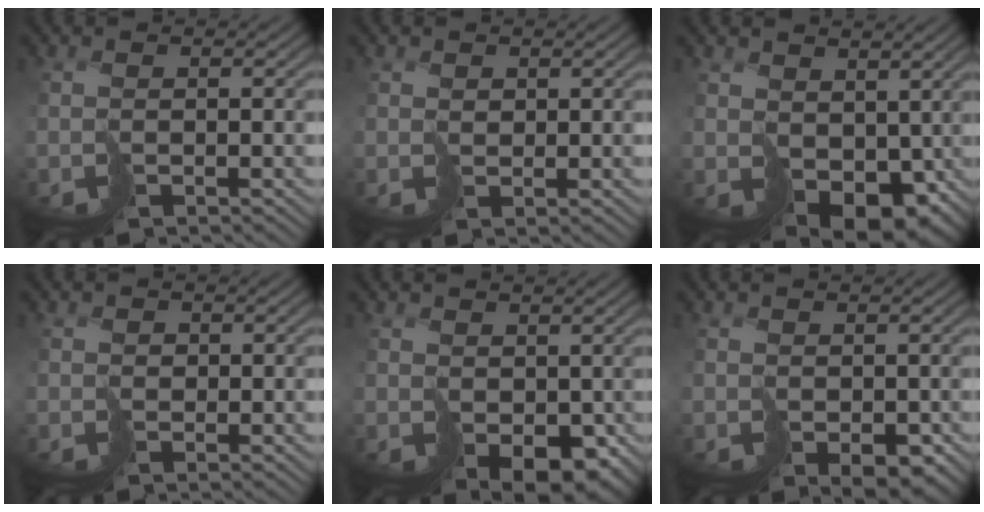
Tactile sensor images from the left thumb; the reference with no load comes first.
{"total": 1.7, "force": [1.5, 0.6, -0.1], "torque": [0.002, 0.006, 0.032]}
{"total": 9.1, "force": [0.8, 6.6, 6.2], "torque": [-0.118, -0.037, 0.040]}
{"total": 1.2, "force": [0.8, 1.0, -0.1], "torque": [0.004, 0.003, 0.013]}
{"total": 5.4, "force": [0.2, 3.9, 3.8], "torque": [-0.072, -0.026, 0.019]}
{"total": 3.0, "force": [-0.2, 2.1, 2.1], "torque": [-0.042, -0.011, 0.007]}